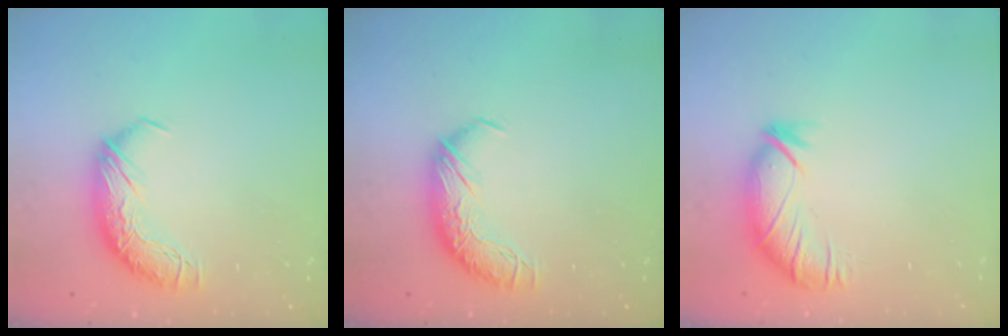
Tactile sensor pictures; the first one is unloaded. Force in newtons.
{"total": 0.0}
{"total": 2.9, "press": 2.4, "slide": 1.7}